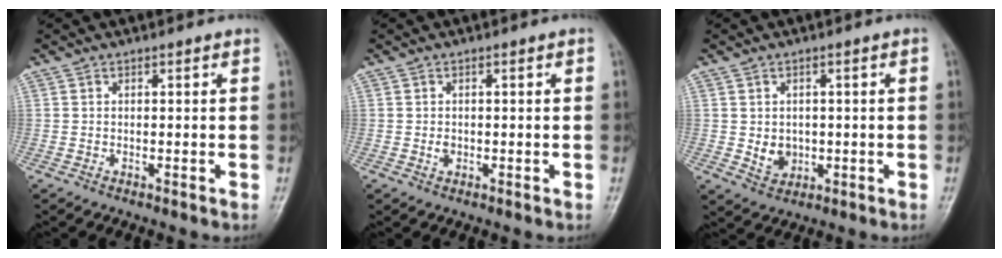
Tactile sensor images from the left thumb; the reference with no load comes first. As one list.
[{"total": 1.1, "force": [-0.3, 0.9, 0.5], "torque": [-0.005, 0.004, -0.003]}, {"total": 3.7, "force": [-0.3, 3.2, 1.9], "torque": [-0.015, -0.002, 0.005]}]